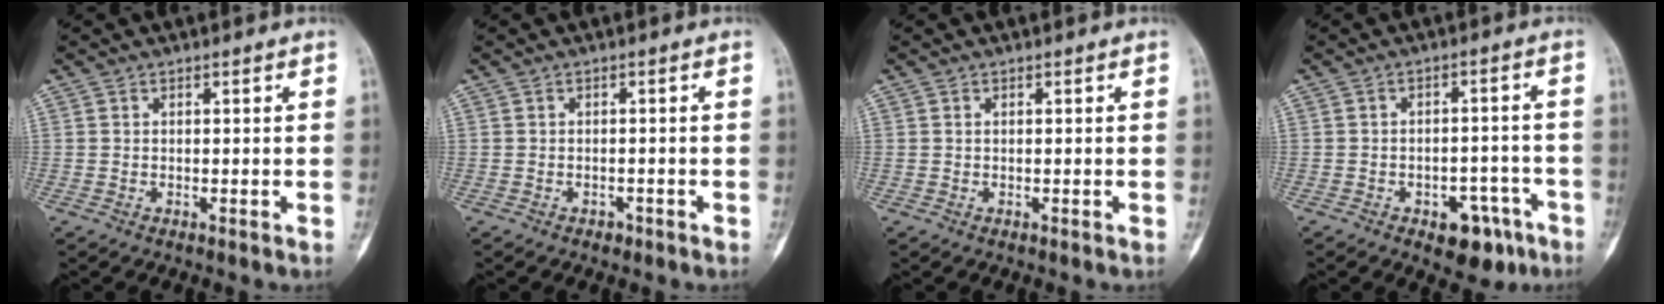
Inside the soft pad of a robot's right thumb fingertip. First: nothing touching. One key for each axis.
{"total": 1.1, "fx": -0.8, "fy": 0.7, "fz": 0.4, "tx": -0.007, "ty": 0.005, "tz": -0.011}
{"total": 0.0}
{"total": 8.7, "fx": -4.7, "fy": 5.0, "fz": 5.3, "tx": -0.041, "ty": 0.036, "tz": -0.056}